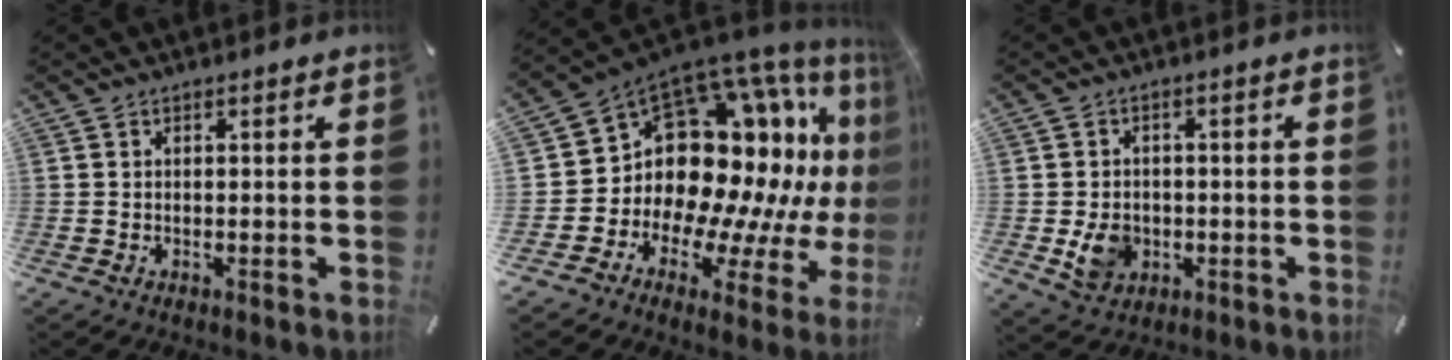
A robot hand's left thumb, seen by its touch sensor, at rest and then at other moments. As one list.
[{"total": 17.2, "force": [4.7, 12.9, 10.4], "torque": [-0.139, -0.099, 0.113]}, {"total": 6.8, "force": [-1.2, 5.9, 3.3], "torque": [-0.053, 0.000, -0.021]}]